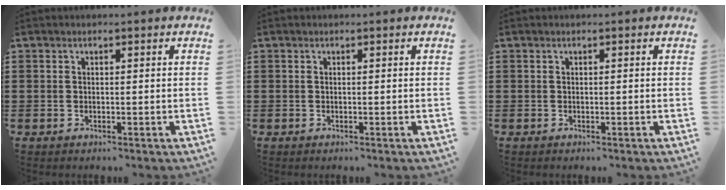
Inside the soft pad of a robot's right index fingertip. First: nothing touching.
{"total": 0.0}
{"total": 0.0}